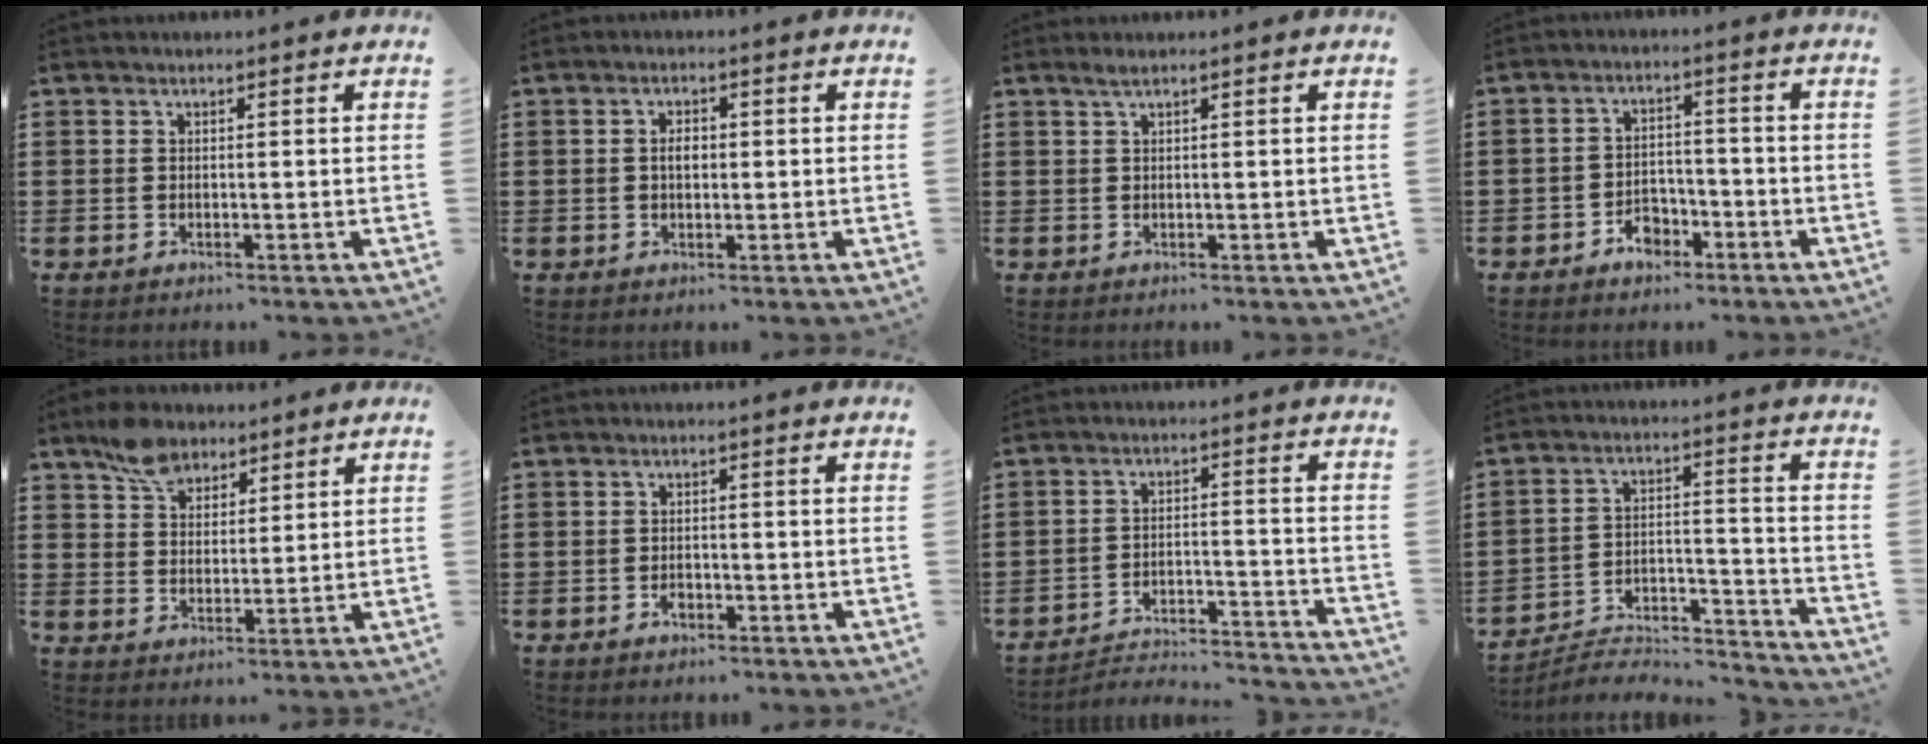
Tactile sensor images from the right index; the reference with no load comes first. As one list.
[{"total": 2.2, "force": [0.0, 1.1, 1.9], "torque": [-0.037, 0.005, -0.001]}, {"total": 1.0, "force": [0.7, 0.1, 0.7], "torque": [-0.016, 0.001, 0.013]}, {"total": 3.9, "force": [-2.7, 2.4, 1.3], "torque": [-0.024, 0.009, -0.053]}, {"total": 4.4, "force": [2.5, 1.3, 3.4], "torque": [-0.076, 0.006, 0.043]}, {"total": 1.3, "force": [-0.8, 0.8, 0.5], "torque": [-0.011, -0.003, -0.015]}, {"total": 3.2, "force": [-3.0, 0.5, 0.8], "torque": [-0.023, -0.005, -0.069]}, {"total": 5.2, "force": [-5.0, 0.9, 1.1], "torque": [-0.018, 0.003, -0.102]}]